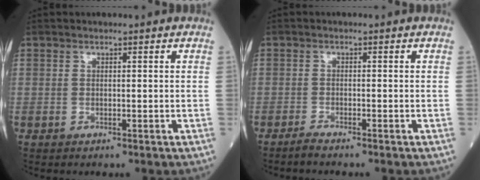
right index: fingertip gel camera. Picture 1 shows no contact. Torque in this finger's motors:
{"motor_torque": [-0.10, -0.05, 0.09, -0.01]}